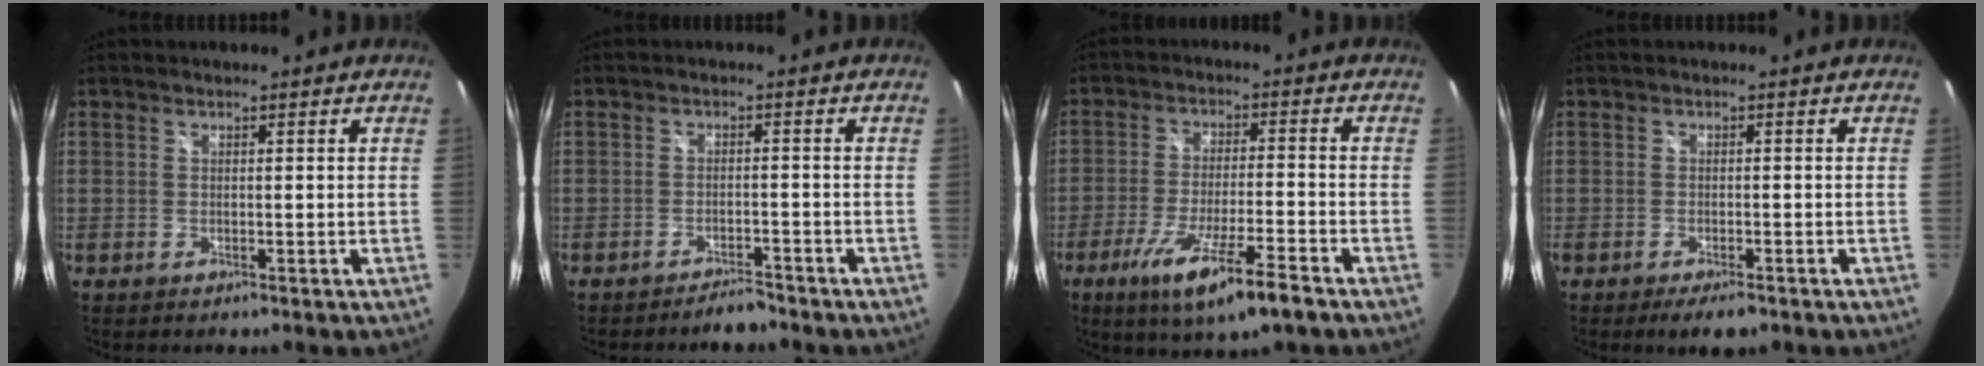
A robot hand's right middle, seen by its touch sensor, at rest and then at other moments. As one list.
[{"total": 3.1, "force": [-2.9, 0.8, 0.9], "torque": [-0.026, -0.003, -0.046]}, {"total": 12.6, "force": [-7.7, 1.1, 9.9], "torque": [-0.198, -0.035, -0.135]}, {"total": 4.1, "force": [-2.9, 1.3, 2.6], "torque": [-0.053, -0.013, -0.047]}]